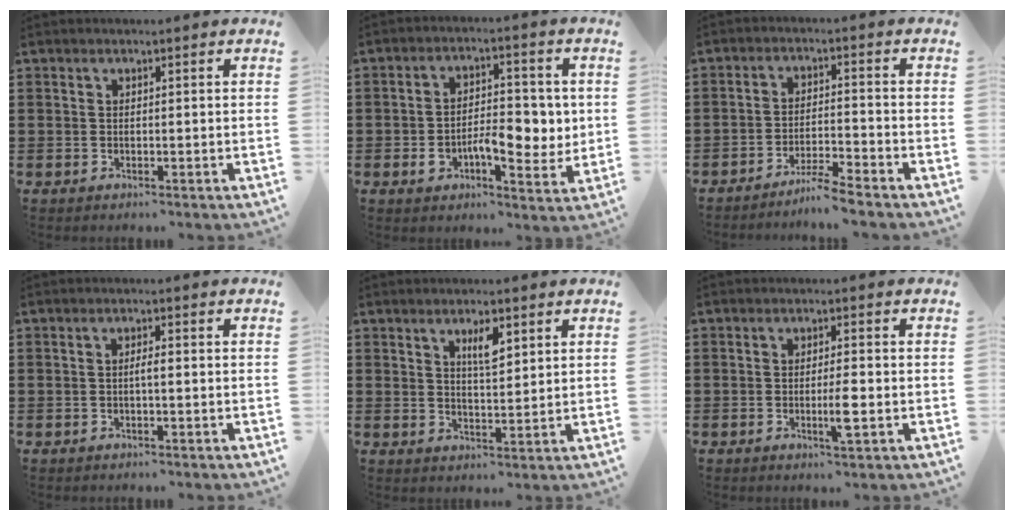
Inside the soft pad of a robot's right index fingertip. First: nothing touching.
{"total": 8.1, "force": [-1.5, 4.2, 6.8], "torque": [-0.101, 0.004, -0.031]}
{"total": 4.3, "force": [-4.0, -0.6, 1.5], "torque": [-0.034, -0.007, -0.080]}
{"total": 1.5, "force": [-0.3, 0.2, 1.5], "torque": [-0.027, 0.000, -0.006]}
{"total": 4.0, "force": [2.2, 1.2, 3.1], "torque": [-0.051, -0.001, 0.033]}
{"total": 3.8, "force": [-1.0, 0.3, 3.6], "torque": [-0.068, -0.007, -0.021]}